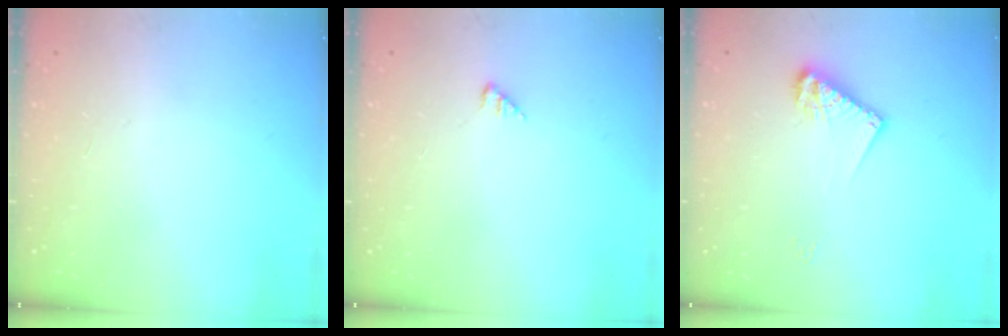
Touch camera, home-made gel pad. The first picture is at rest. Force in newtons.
{"total": 1.0, "press": 1.0, "slide": 0.2}
{"total": 7.9, "press": 7.9, "slide": 0.3}